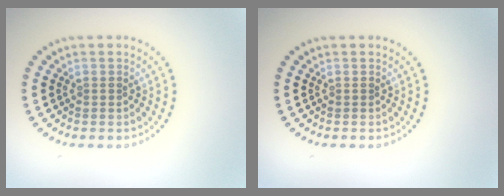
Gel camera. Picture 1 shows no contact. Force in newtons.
{"total": 0.0}